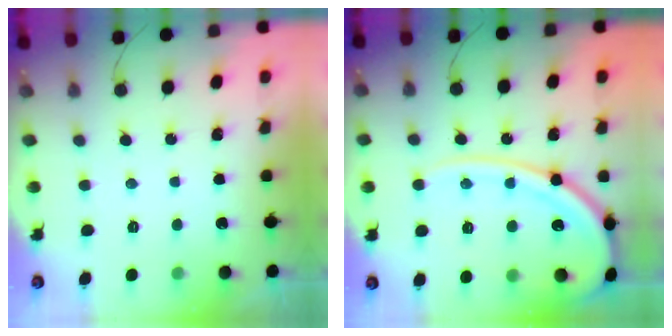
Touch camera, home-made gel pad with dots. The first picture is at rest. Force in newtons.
{"total": 18.3, "press": 18.2, "slide": 1.9}